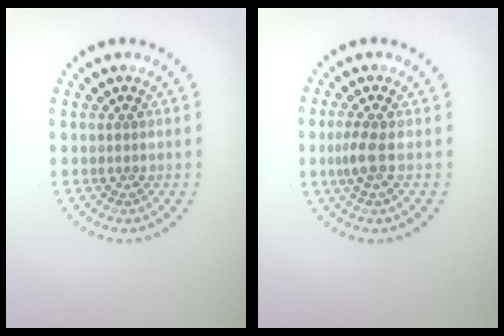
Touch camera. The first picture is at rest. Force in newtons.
{"total": 1.8, "press": 1.5, "slide": 1.0}